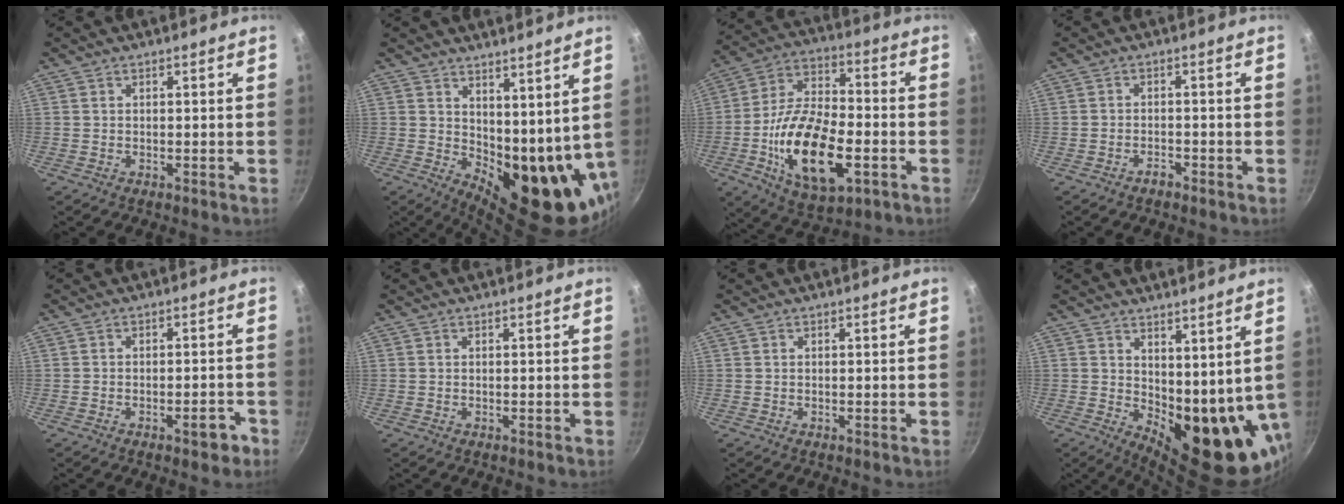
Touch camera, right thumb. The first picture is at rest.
{"total": 15.0, "force": [4.9, 7.8, 11.8], "torque": [-0.133, -0.041, 0.099]}
{"total": 21.1, "force": [-5.9, 10.4, 17.3], "torque": [-0.304, 0.022, -0.102]}
{"total": 1.7, "force": [-1.5, 0.7, 0.6], "torque": [-0.005, 0.019, -0.022]}
{"total": 3.1, "force": [-1.9, 1.3, 2.1], "torque": [-0.015, 0.023, -0.020]}
{"total": 0.0}
{"total": 0.0}
{"total": 15.5, "force": [3.6, 7.9, 12.8], "torque": [-0.137, -0.038, 0.080]}